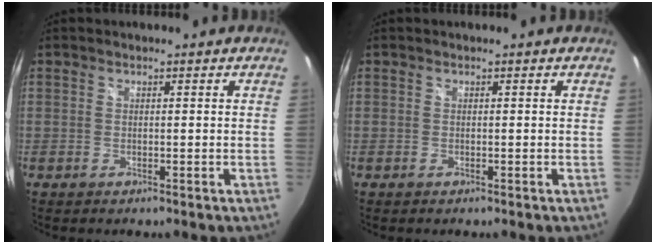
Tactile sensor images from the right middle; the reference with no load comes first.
{"total": 0.0}